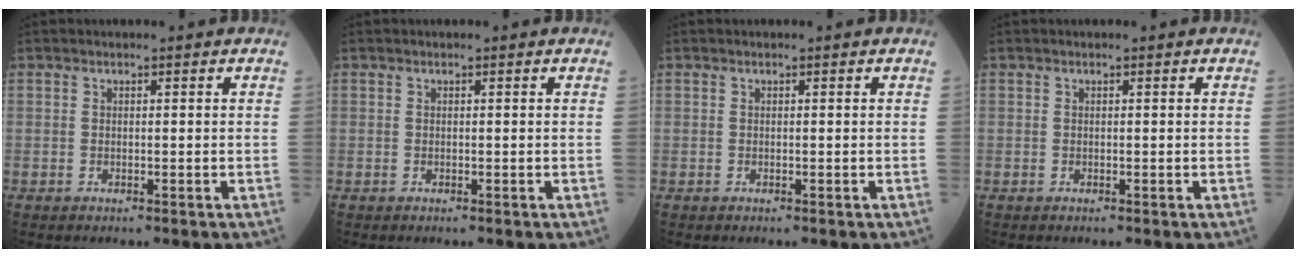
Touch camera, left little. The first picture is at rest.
{"total": 0.0}
{"total": 0.0}
{"total": 0.0}